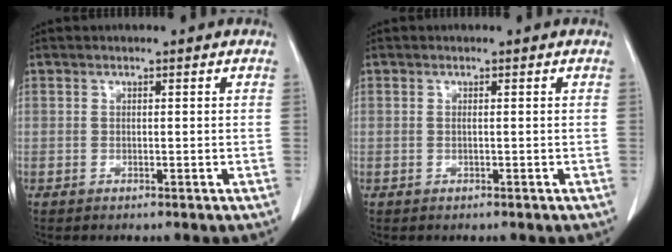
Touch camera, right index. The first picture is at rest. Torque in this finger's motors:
{"motor_torque": [-0.12, 0.23, -0.06, -0.01]}